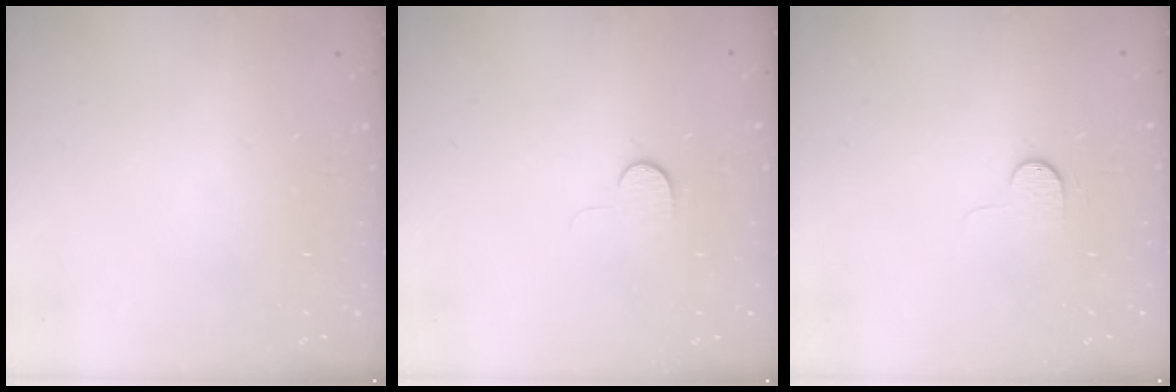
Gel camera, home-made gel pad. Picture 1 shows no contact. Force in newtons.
{"total": 4.8, "press": 4.7, "slide": 0.5}
{"total": 5.0, "press": 5.0, "slide": 0.5}